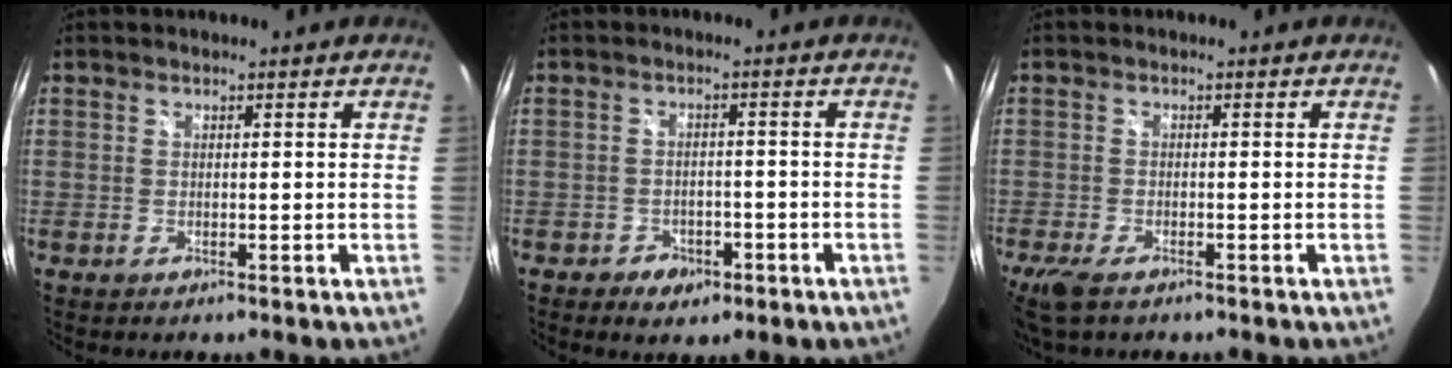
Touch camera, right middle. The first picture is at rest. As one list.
[{"total": 5.0, "force": [-2.9, 3.3, 2.3], "torque": [-0.059, 0.003, -0.034]}, {"total": 5.5, "force": [-3.9, 2.1, 3.3], "torque": [-0.083, -0.022, -0.075]}]